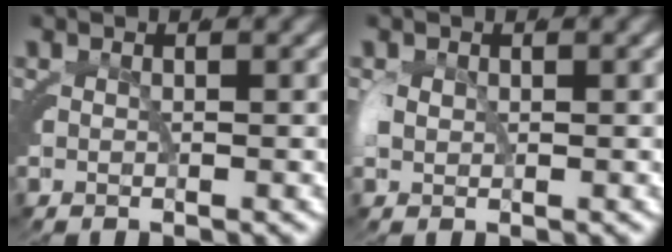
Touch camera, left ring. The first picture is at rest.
{"total": 0.8, "force": [0.3, 0.3, 0.7], "torque": [-0.030, -0.002, 0.011]}